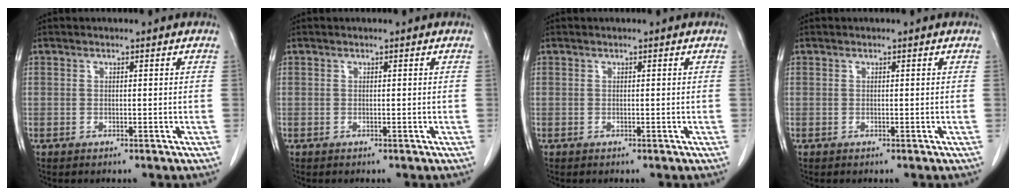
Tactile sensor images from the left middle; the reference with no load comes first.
{"total": 0.0}
{"total": 0.0}
{"total": 0.0}